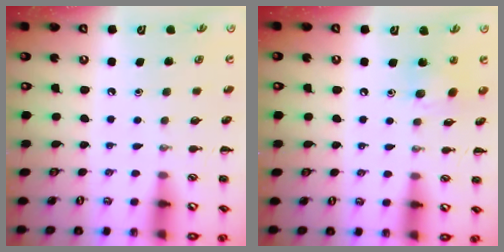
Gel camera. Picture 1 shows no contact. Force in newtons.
{"total": 8.8, "press": 8.6, "slide": 1.8}